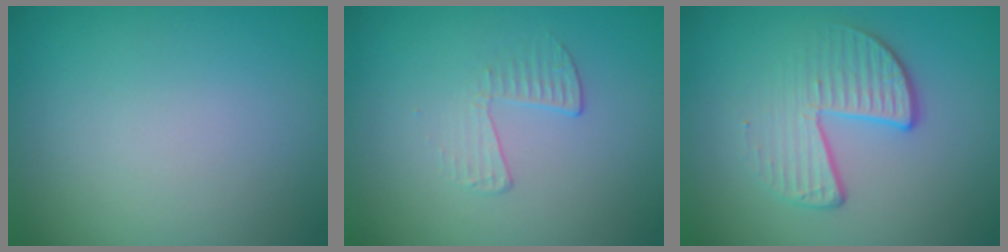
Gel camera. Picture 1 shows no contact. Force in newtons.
{"total": 1.8, "press": 0.5, "slide": 1.7}
{"total": 4.0, "press": 2.8, "slide": 2.9}